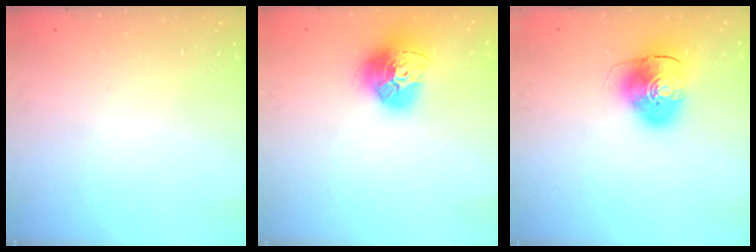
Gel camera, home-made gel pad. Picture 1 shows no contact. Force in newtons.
{"total": 15.9, "press": 15.9, "slide": 1.6}
{"total": 10.5, "press": 10.4, "slide": 1.8}